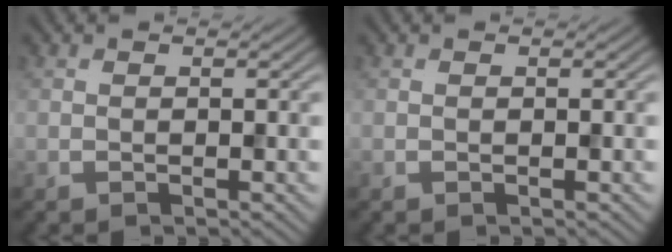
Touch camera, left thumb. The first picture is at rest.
{"total": 0.0}